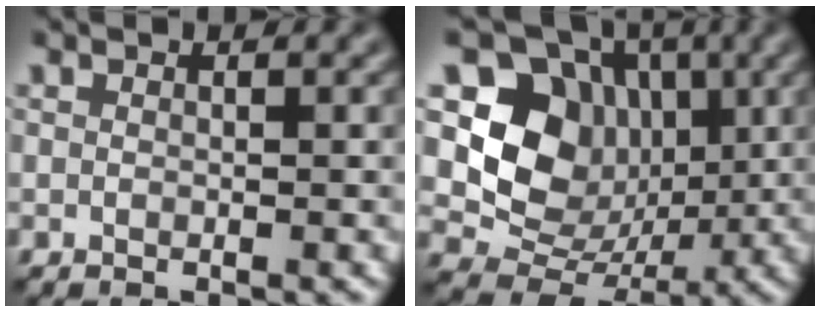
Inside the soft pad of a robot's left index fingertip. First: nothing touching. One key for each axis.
{"total": 8.4, "fx": 1.6, "fy": 7.1, "fz": 4.2, "tx": -0.055, "ty": -0.015, "tz": 0.022}